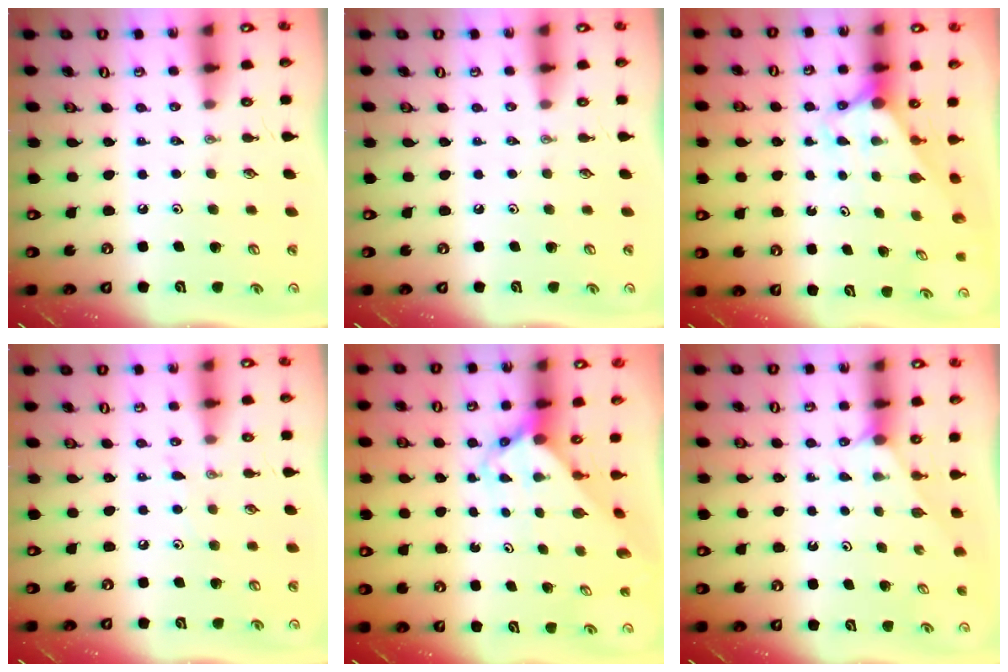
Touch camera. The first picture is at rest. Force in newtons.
{"total": 0.0}
{"total": 2.8, "press": 2.8, "slide": 0.1}
{"total": 4.8, "press": 4.7, "slide": 0.6}
{"total": 3.5, "press": 3.5, "slide": 0.2}
{"total": 1.4, "press": 1.4, "slide": 0.2}